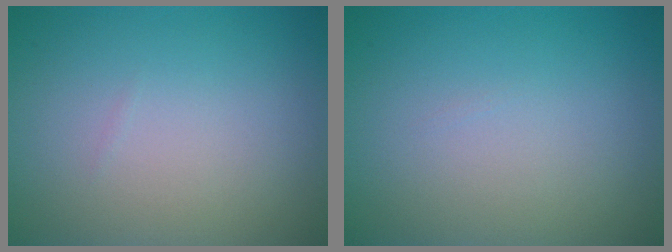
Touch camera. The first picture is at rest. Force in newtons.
{"total": 0.0}